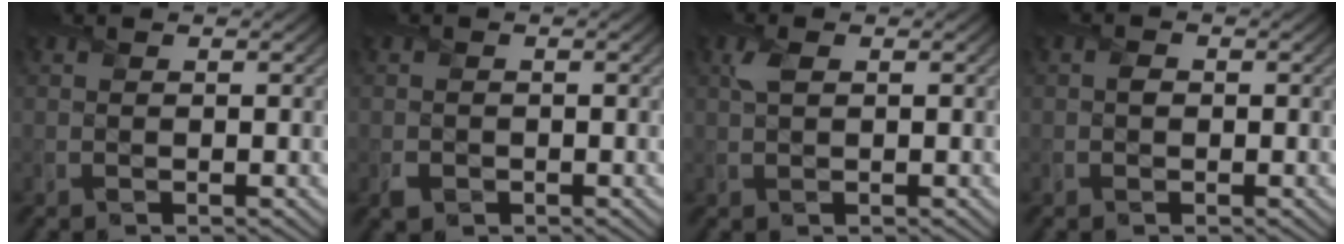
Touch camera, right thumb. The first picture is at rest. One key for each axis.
{"total": 1.4, "fx": -0.7, "fy": 1.2, "fz": 0.4, "tx": -0.006, "ty": -0.007, "tz": -0.015}
{"total": 1.5, "fx": 0.6, "fy": 0.6, "fz": 1.2, "tx": -0.033, "ty": 0.004, "tz": 0.009}
{"total": 0.8, "fx": -0.1, "fy": 0.7, "fz": 0.3, "tx": -0.005, "ty": -0.002, "tz": -0.006}